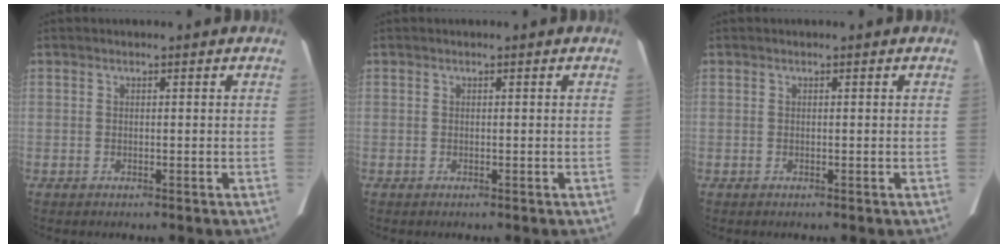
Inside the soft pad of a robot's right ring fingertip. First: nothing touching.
{"total": 0.0}
{"total": 0.0}